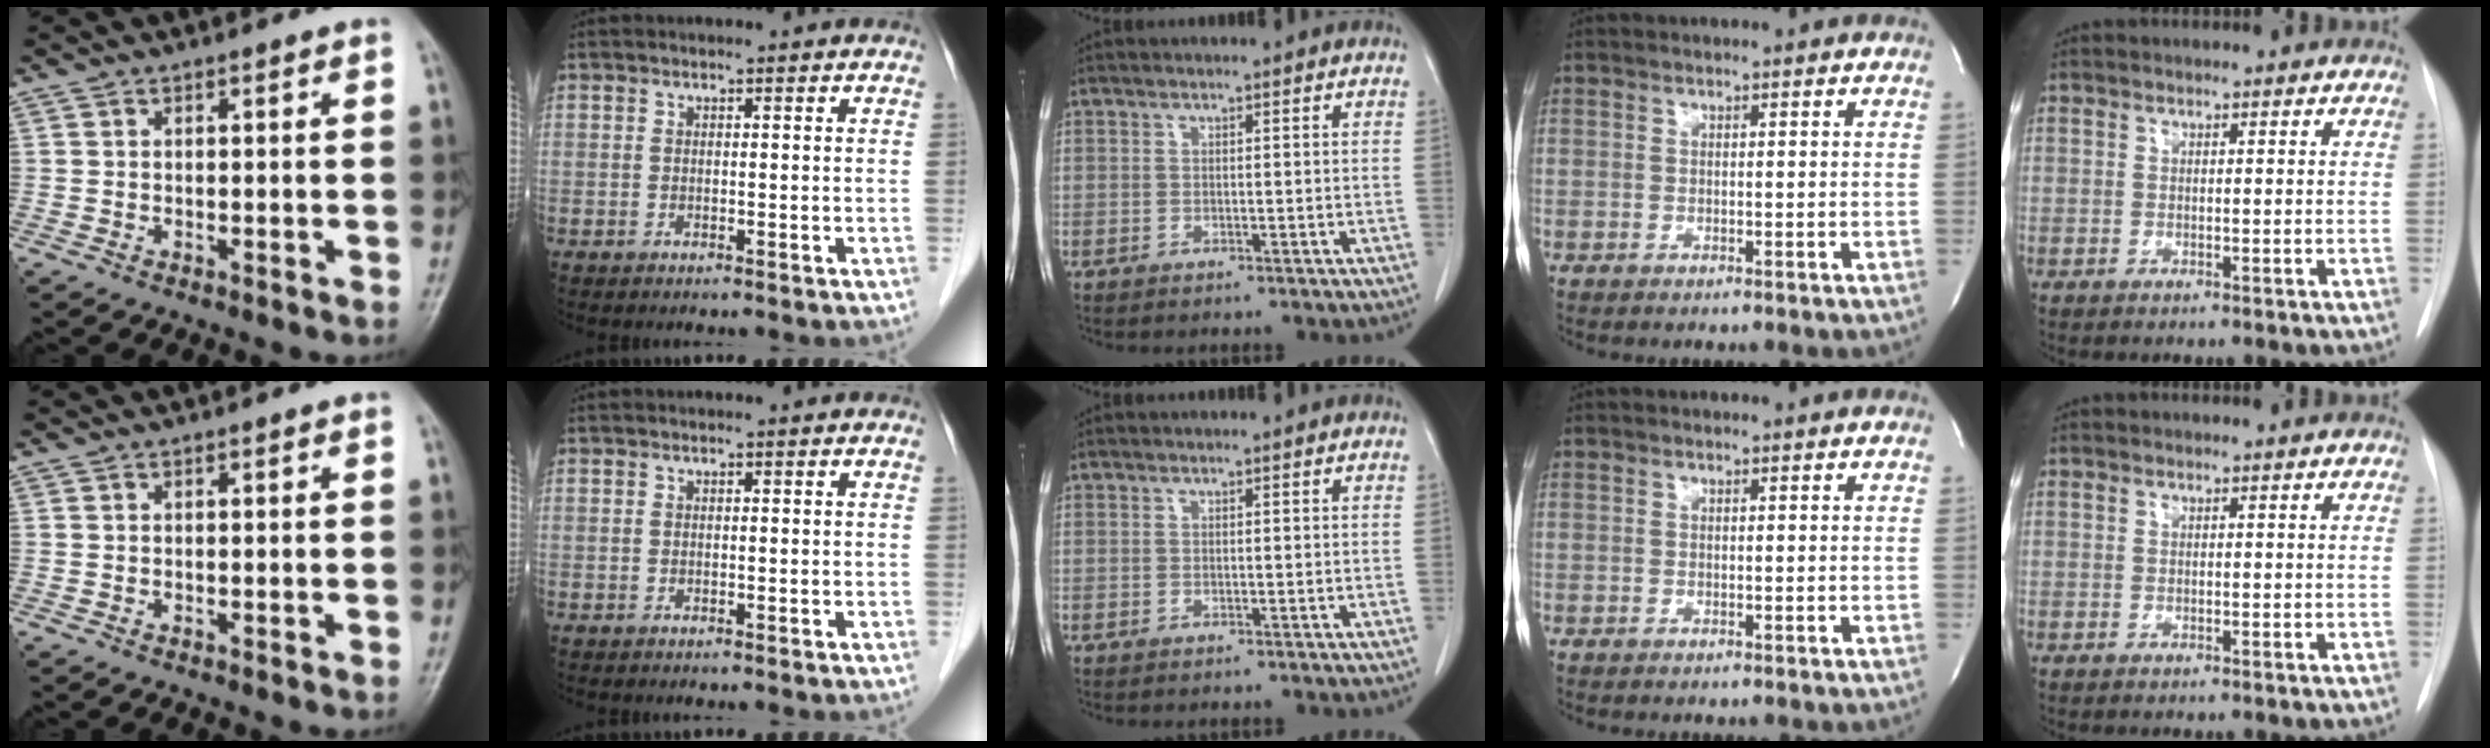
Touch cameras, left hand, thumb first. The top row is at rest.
{}